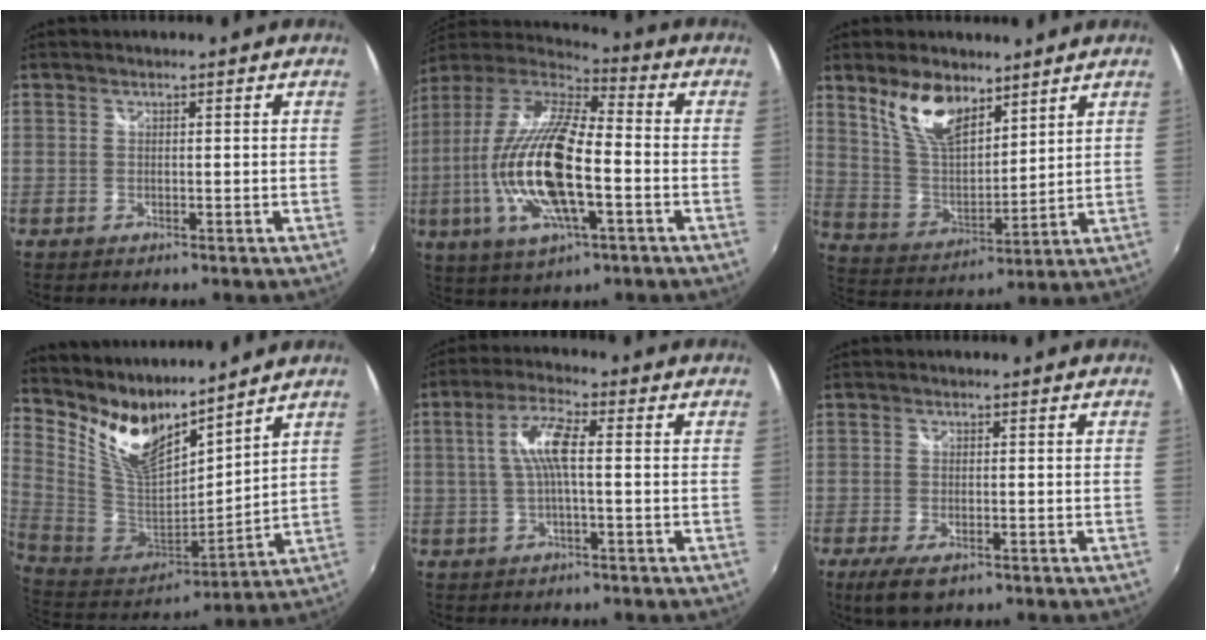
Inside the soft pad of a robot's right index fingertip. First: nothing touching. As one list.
[{"total": 21.6, "force": [-4.6, 6.8, 20.0], "torque": [-0.387, -0.022, -0.091]}, {"total": 12.4, "force": [8.1, 5.7, 7.4], "torque": [-0.140, 0.006, 0.163]}, {"total": 15.0, "force": [11.4, 4.8, 8.4], "torque": [-0.164, -0.024, 0.228]}, {"total": 6.6, "force": [0.1, 1.1, 6.6], "torque": [-0.131, 0.010, 0.004]}, {"total": 5.1, "force": [-2.8, 2.2, 3.7], "torque": [-0.082, -0.017, -0.047]}]